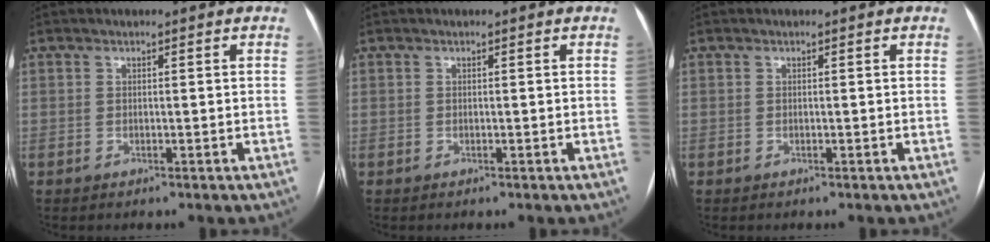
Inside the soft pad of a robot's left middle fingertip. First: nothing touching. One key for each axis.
{"total": 0.0}
{"total": 0.0}